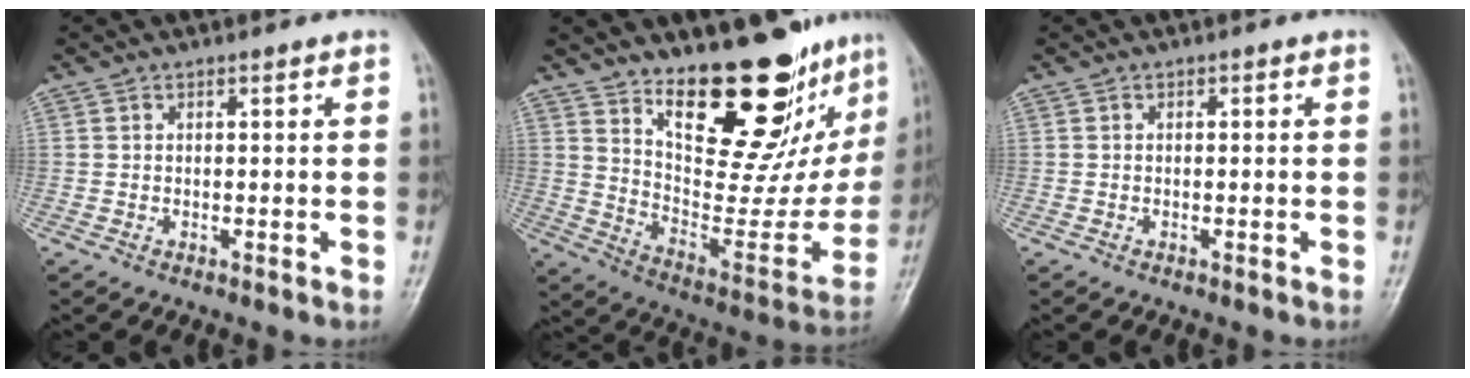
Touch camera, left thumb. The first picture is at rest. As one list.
[{"total": 24.4, "force": [17.0, 9.4, 14.9], "torque": [-0.162, -0.116, 0.264]}, {"total": 0.0}]